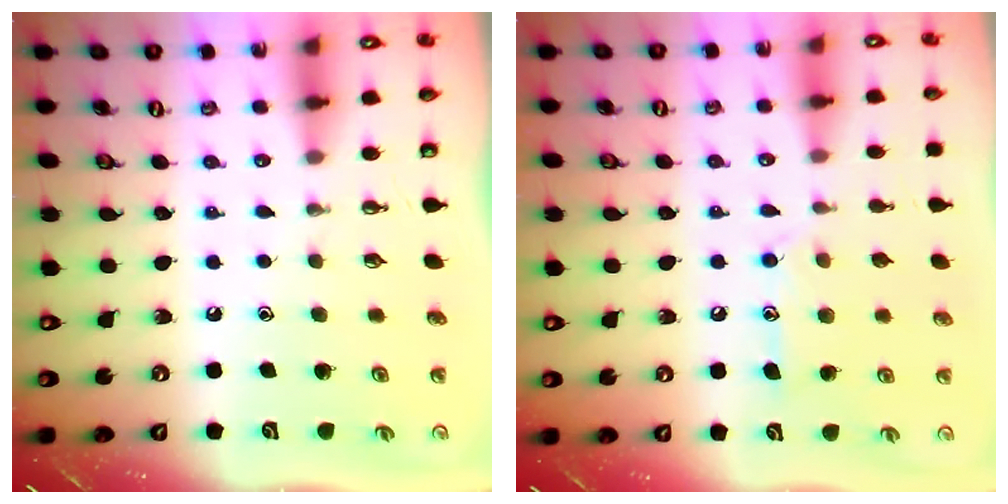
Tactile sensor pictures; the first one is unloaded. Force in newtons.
{"total": 10.3, "press": 10.3, "slide": 0.8}